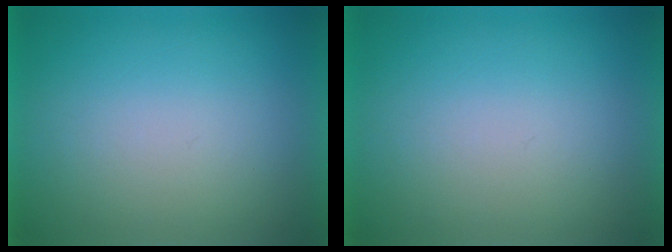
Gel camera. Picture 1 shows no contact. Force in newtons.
{"total": 0.0}